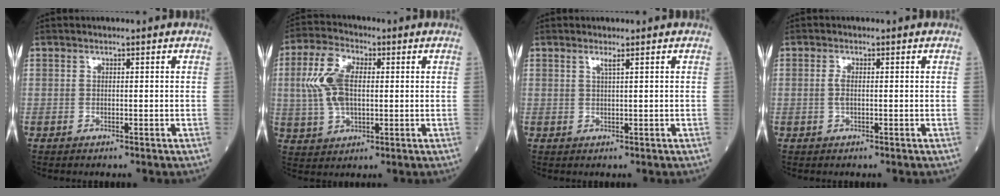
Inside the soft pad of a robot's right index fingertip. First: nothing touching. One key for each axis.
{"total": 9.2, "fx": 1.1, "fy": 4.8, "fz": 7.8, "tx": -0.182, "ty": 0.017, "tz": 0.025}
{"total": 1.0, "fx": 0.6, "fy": -0.3, "fz": 0.8, "tx": -0.021, "ty": -0.003, "tz": 0.013}
{"total": 1.4, "fx": -0.1, "fy": 0.4, "fz": 1.3, "tx": -0.031, "ty": 0.001, "tz": -0.002}